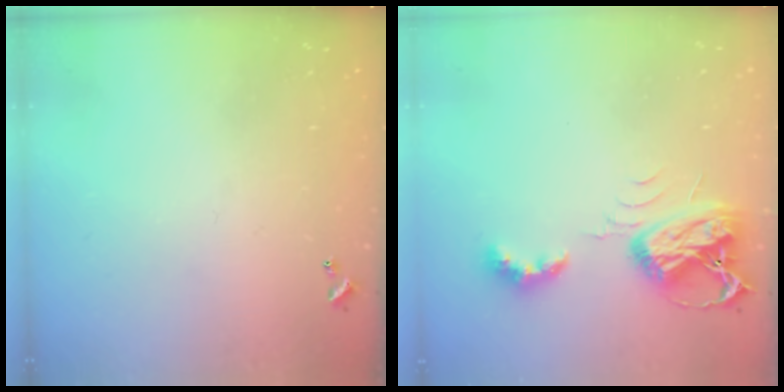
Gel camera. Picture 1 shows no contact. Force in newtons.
{"total": 7.9, "press": 7.9, "slide": 0.8}